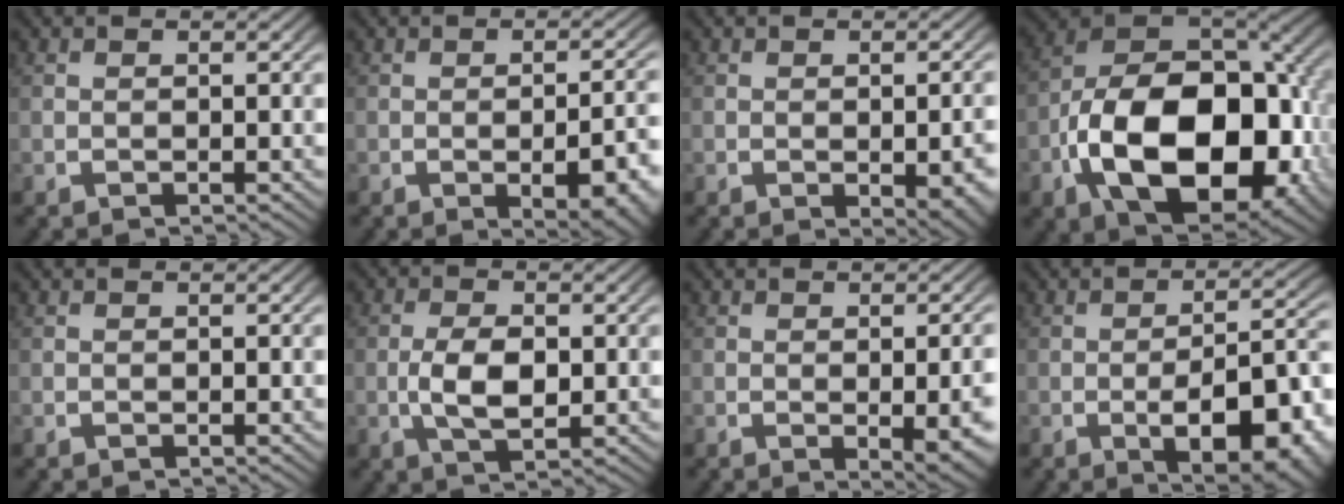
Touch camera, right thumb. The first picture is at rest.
{"total": 5.7, "force": [-1.7, 2.6, 4.8], "torque": [-0.071, -0.012, -0.015]}
{"total": 3.4, "force": [-1.0, 1.5, 2.9], "torque": [-0.041, -0.013, -0.003]}
{"total": 19.7, "force": [-3.5, 12.3, 15.0], "torque": [-0.311, -0.062, -0.026]}
{"total": 0.0}
{"total": 5.1, "force": [-0.2, 3.1, 4.1], "torque": [-0.094, -0.017, 0.004]}
{"total": 3.9, "force": [-0.8, 1.3, 3.6], "torque": [-0.051, -0.012, -0.001]}
{"total": 10.8, "force": [-2.9, 5.7, 8.7], "torque": [-0.139, -0.033, -0.025]}